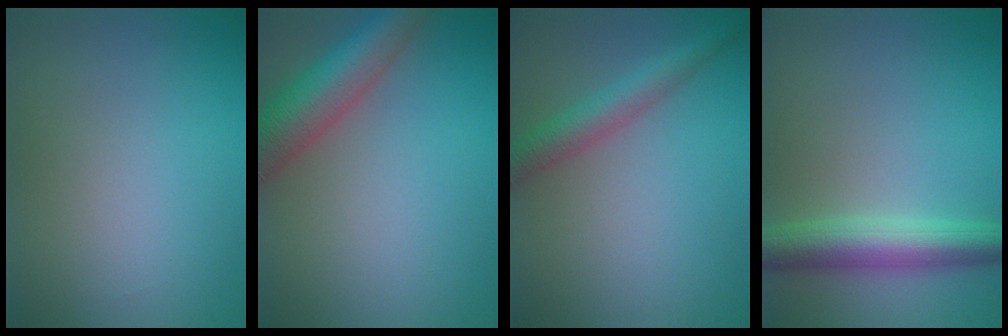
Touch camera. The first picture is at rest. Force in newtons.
{"total": 7.2, "press": 7.2, "slide": 0.4}
{"total": 3.3, "press": 3.3, "slide": 0.1}
{"total": 4.8, "press": 4.8, "slide": 0.1}